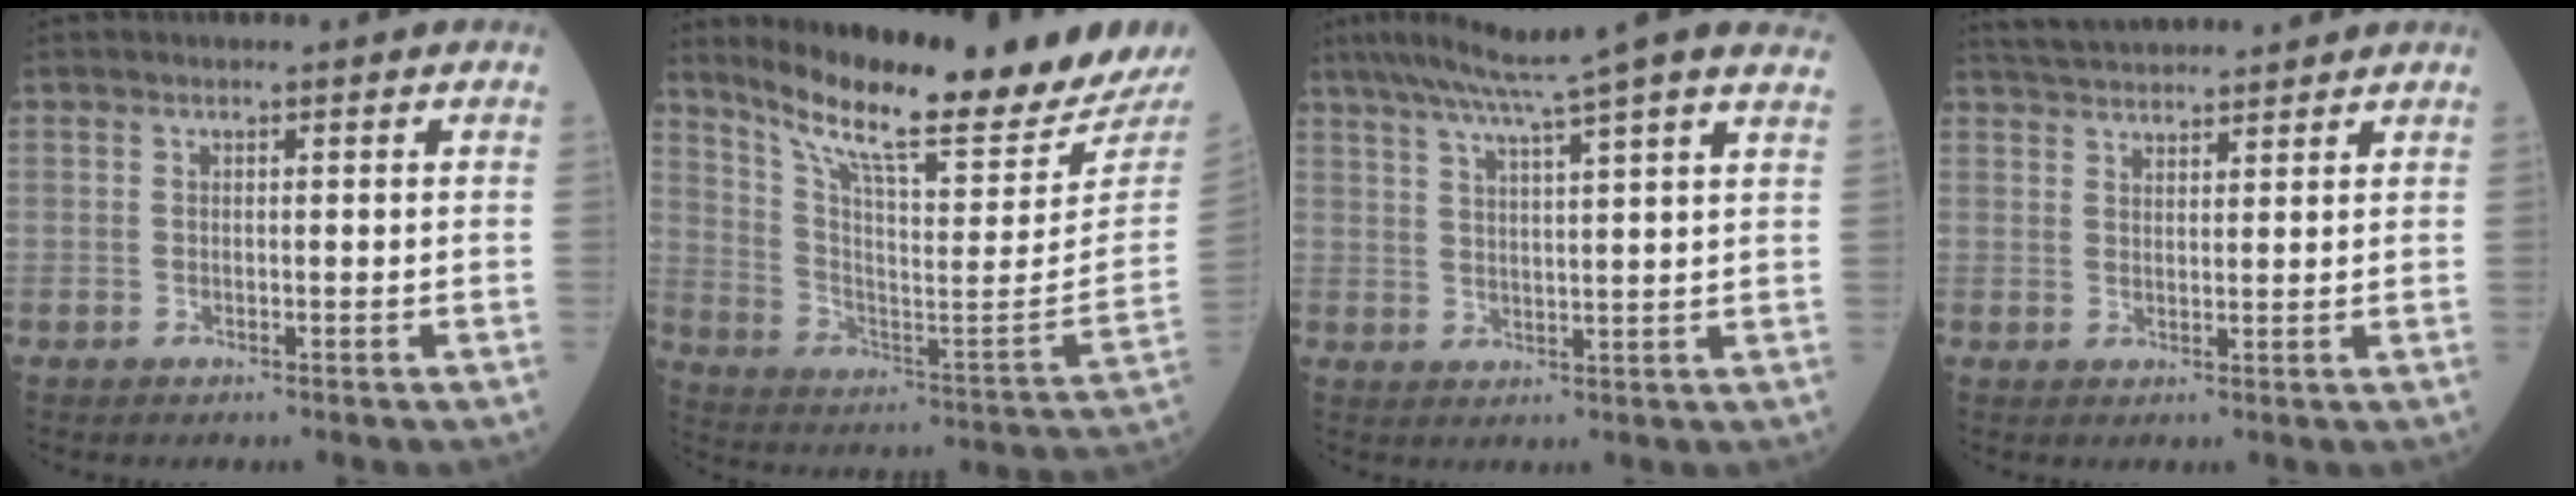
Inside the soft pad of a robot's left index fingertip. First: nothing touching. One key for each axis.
{"total": 22.1, "fx": 19.7, "fy": -0.8, "fz": 9.9, "tx": -0.175, "ty": -0.098, "tz": 0.295}
{"total": 15.0, "fx": 12.3, "fy": -1.3, "fz": 8.4, "tx": -0.144, "ty": 0.017, "tz": 0.160}
{"total": 8.7, "fx": 8.2, "fy": 0.9, "fz": 2.6, "tx": -0.050, "ty": 0.035, "tz": 0.134}